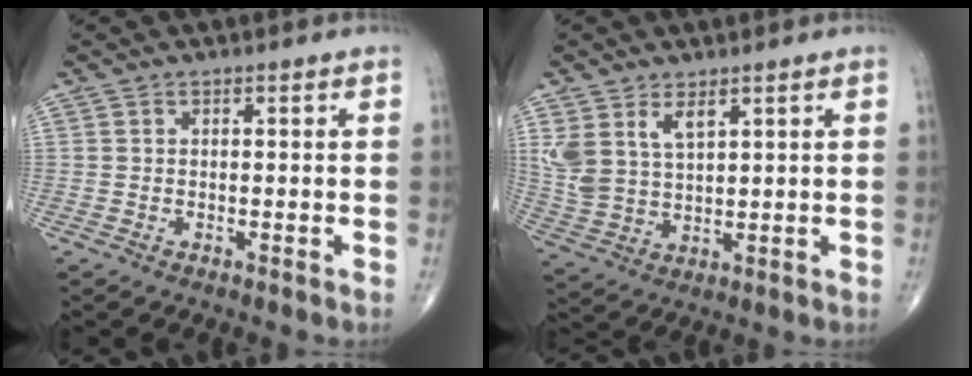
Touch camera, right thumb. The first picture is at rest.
{"total": 7.5, "force": [3.8, 4.0, 5.1], "torque": [-0.100, -0.015, 0.088]}